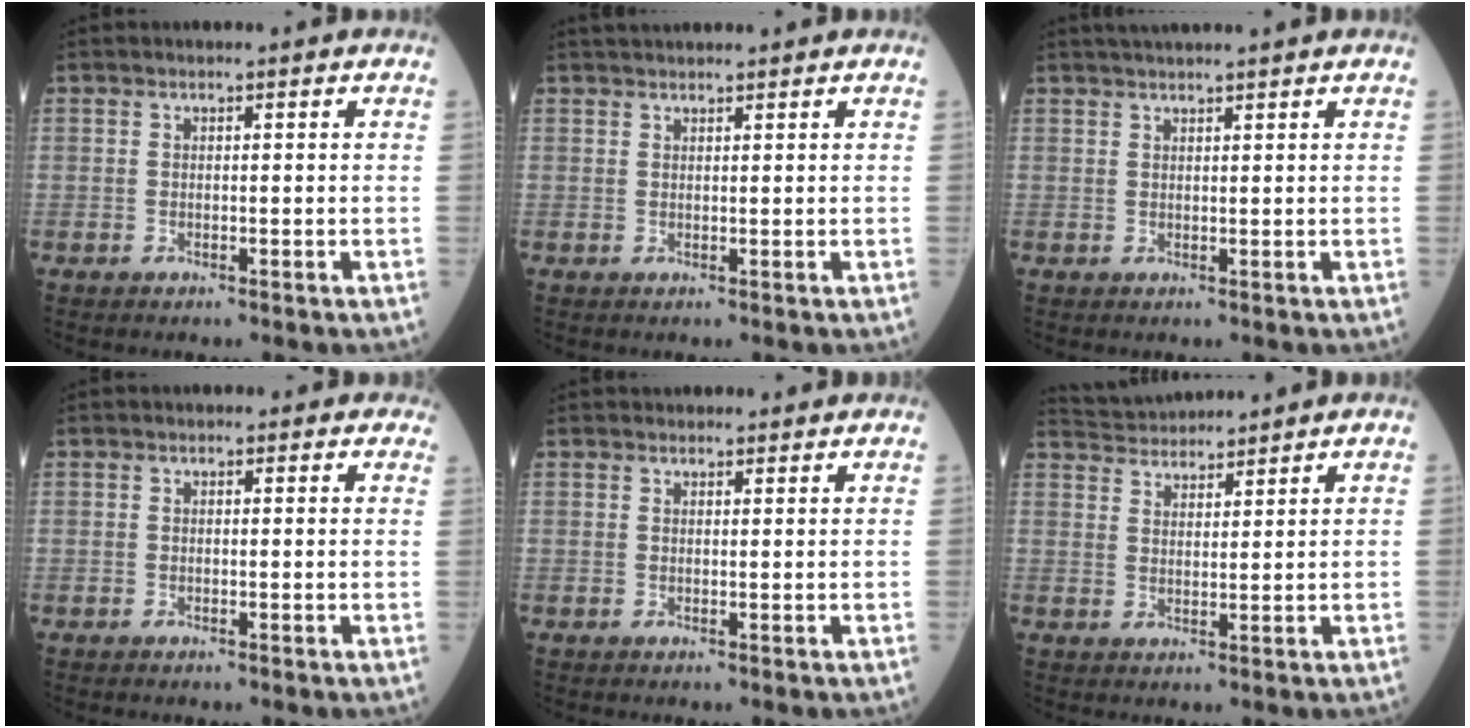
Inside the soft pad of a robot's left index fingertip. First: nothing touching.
{"total": 3.5, "force": [3.3, 0.3, 1.2], "torque": [-0.015, 0.035, 0.053]}
{"total": 5.4, "force": [4.7, -0.4, 2.6], "torque": [-0.034, 0.030, 0.070]}
{"total": 1.2, "force": [0.9, 0.8, 0.1], "torque": [0.004, -0.003, -0.005]}
{"total": 3.2, "force": [3.1, 0.8, 0.4], "torque": [-0.003, 0.026, 0.038]}
{"total": 5.8, "force": [5.8, 0.3, 0.5], "torque": [-0.019, 0.034, 0.106]}